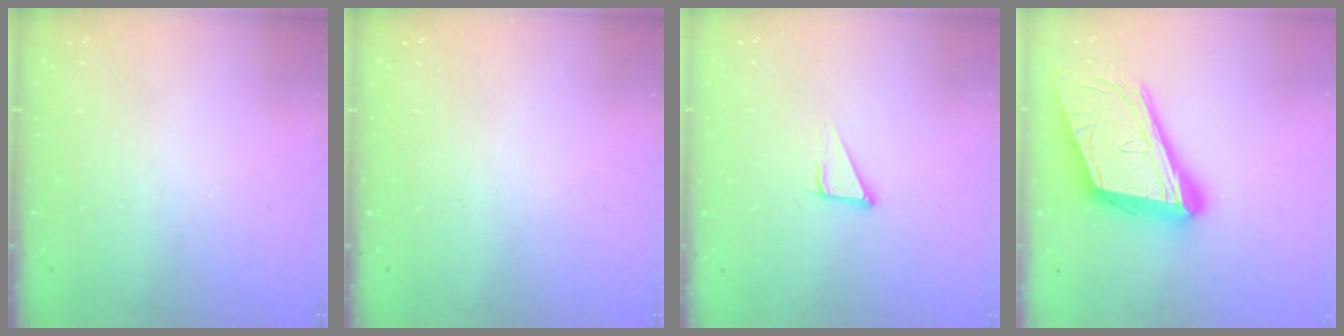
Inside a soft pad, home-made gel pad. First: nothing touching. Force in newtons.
{"total": 0.0}
{"total": 2.8, "press": 2.8, "slide": 0.2}
{"total": 24.2, "press": 23.8, "slide": 4.4}